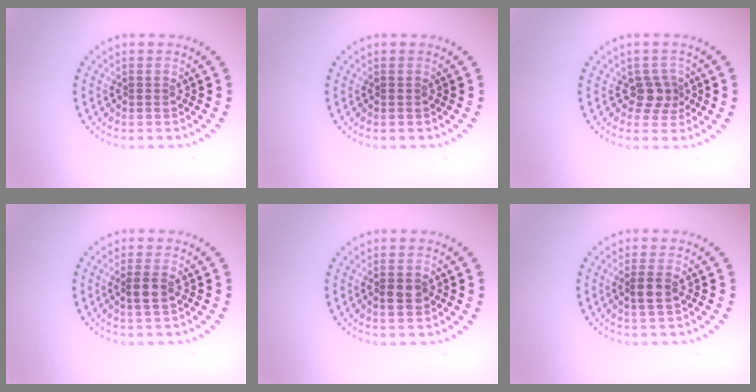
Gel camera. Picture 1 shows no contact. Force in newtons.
{"total": 0.0}
{"total": 2.1, "press": 1.6, "slide": 1.4}
{"total": 1.6, "press": 1.5, "slide": 0.7}
{"total": 1.8, "press": 1.8, "slide": 0.3}
{"total": 1.6, "press": 1.5, "slide": 0.7}